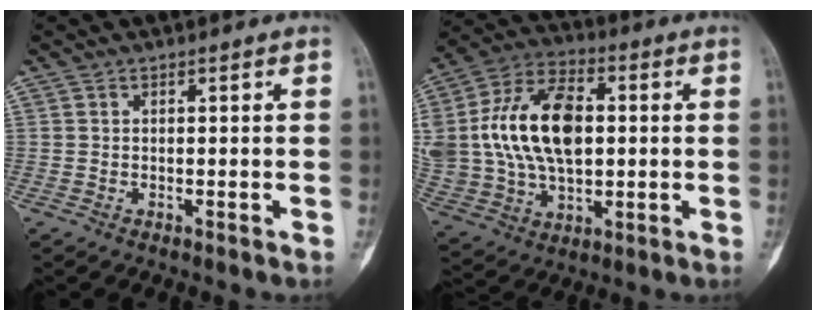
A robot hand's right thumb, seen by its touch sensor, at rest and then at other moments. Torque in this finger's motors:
{"motor_torque": [0.36, 2.59, 1.76, 0.37, 0.24]}